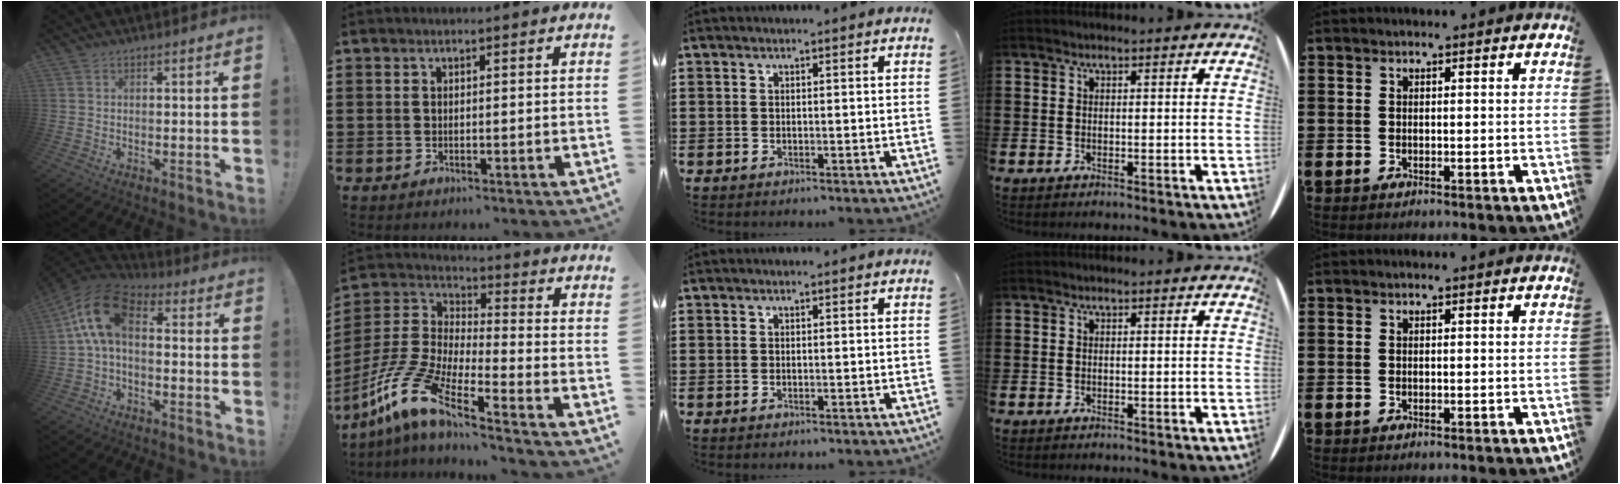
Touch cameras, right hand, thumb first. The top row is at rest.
{"thumb": {"total": 12.0, "force": [2.4, 7.2, 9.3], "torque": [-0.175, 0.005, 0.044]}, "index": {"total": 10.2, "force": [-7.9, 1.4, 6.3], "torque": [-0.177, -0.019, -0.174]}}